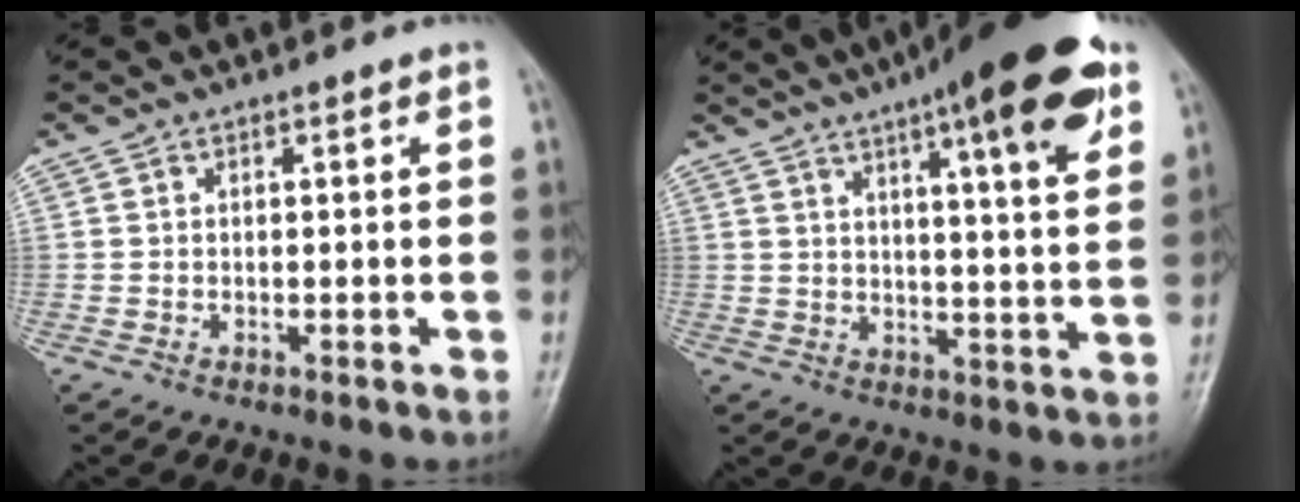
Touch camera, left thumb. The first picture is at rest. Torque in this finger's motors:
{"motor_torque": [1.09, 0.26, 1.54, -1.22, 0.32]}